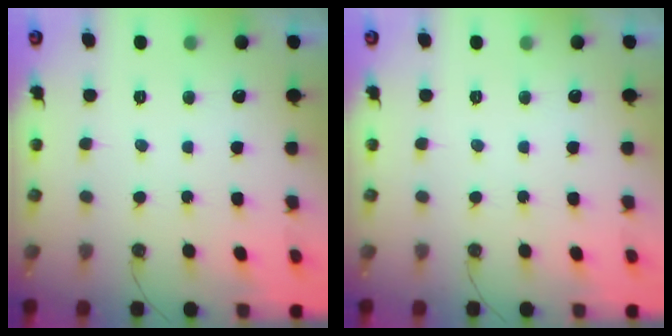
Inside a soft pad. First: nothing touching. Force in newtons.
{"total": 0.0}